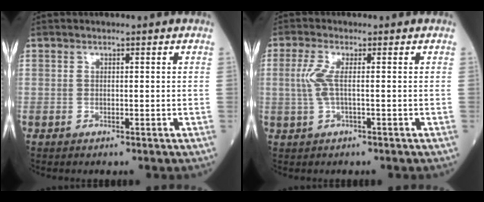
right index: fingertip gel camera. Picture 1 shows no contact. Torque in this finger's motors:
{"motor_torque": [0.67, 0.16, 0.36, 0.11]}